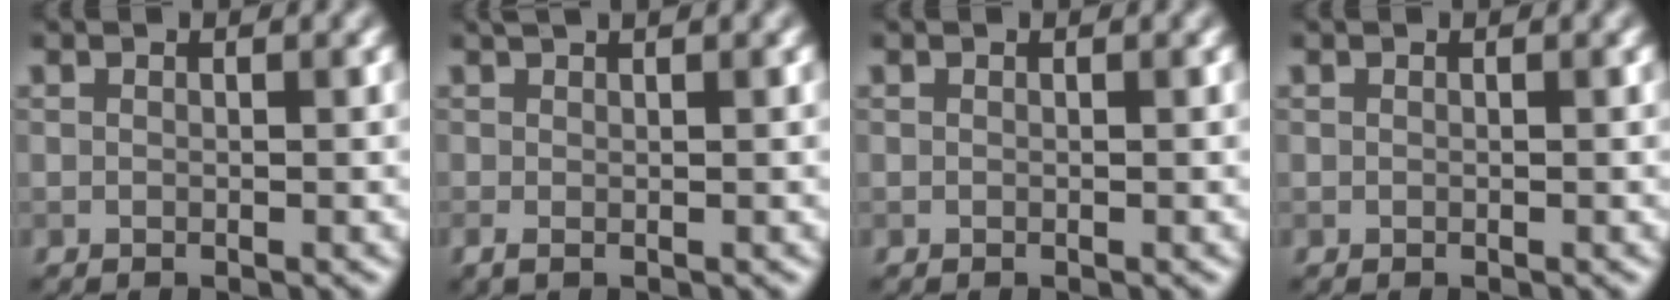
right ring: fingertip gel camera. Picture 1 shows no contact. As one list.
[{"total": 1.8, "force": [0.5, 0.5, 1.7], "torque": [-0.020, 0.006, 0.006]}, {"total": 0.0}, {"total": 0.0}]